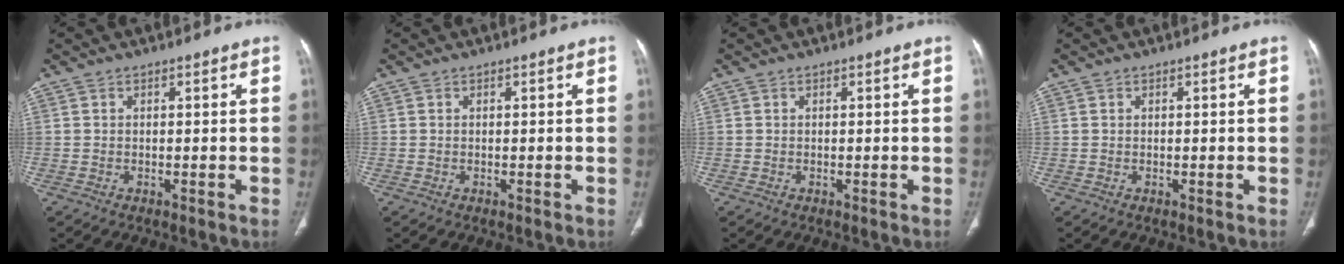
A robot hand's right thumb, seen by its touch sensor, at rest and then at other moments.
{"total": 0.0}
{"total": 0.0}
{"total": 0.0}